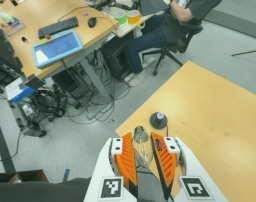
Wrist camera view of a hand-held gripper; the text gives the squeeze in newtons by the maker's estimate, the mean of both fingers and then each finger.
{"total": 12.3, "left": 12.3, "right": 12.3}